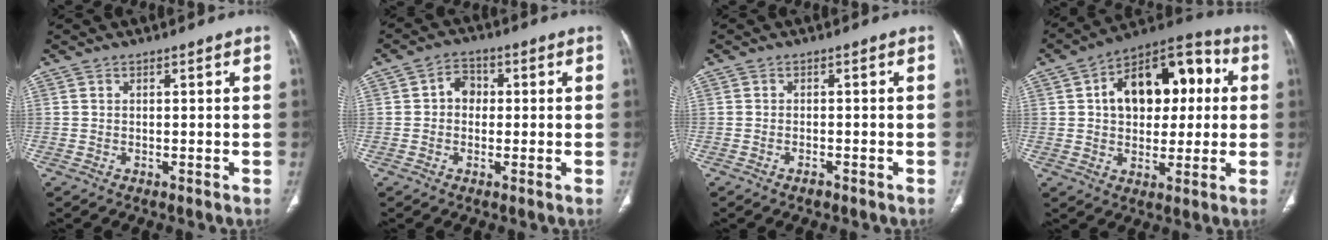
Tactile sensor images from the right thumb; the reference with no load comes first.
{"total": 4.3, "force": [0.2, 3.6, 2.4], "torque": [-0.016, 0.013, -0.005]}
{"total": 1.2, "force": [-0.9, 0.5, 0.6], "torque": [-0.013, 0.004, -0.015]}
{"total": 18.8, "force": [3.4, 11.8, 14.3], "torque": [-0.168, 0.031, 0.047]}